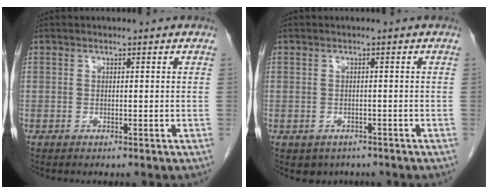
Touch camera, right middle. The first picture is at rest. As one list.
[{"total": 2.9, "force": [-2.1, 2.0, 0.5], "torque": [-0.005, 0.005, -0.023]}]